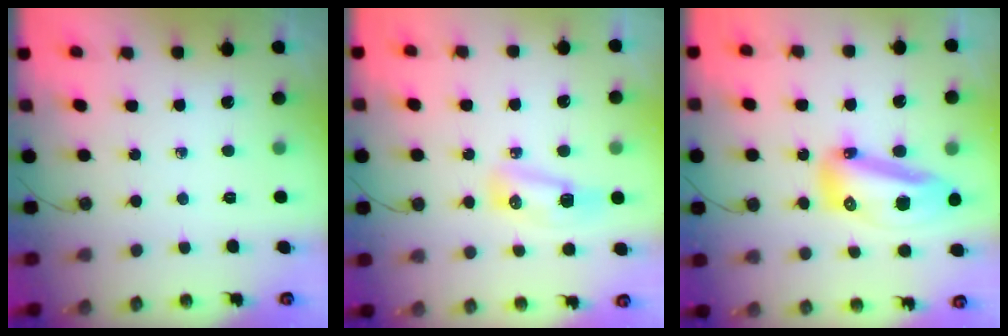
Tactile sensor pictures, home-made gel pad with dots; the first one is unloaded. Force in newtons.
{"total": 15.7, "press": 10.1, "slide": 12.1}
{"total": 16.0, "press": 15.8, "slide": 2.3}